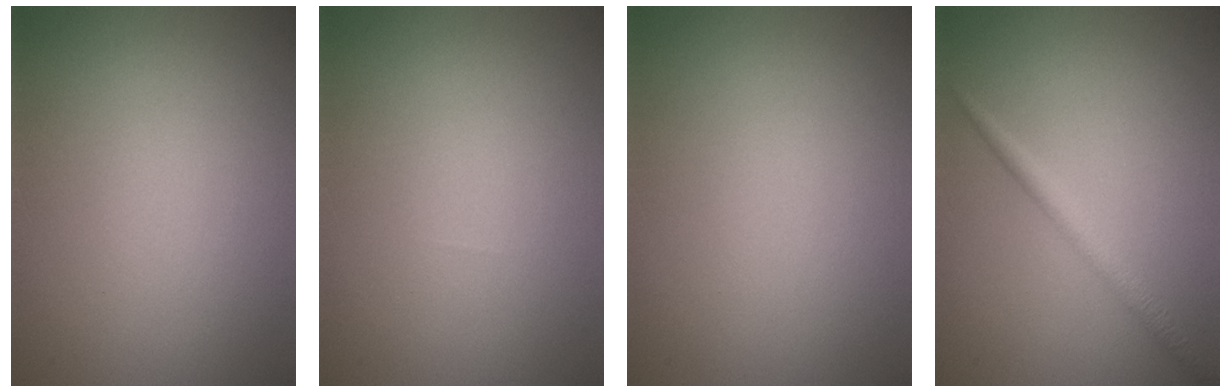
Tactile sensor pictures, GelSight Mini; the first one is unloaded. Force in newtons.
{"total": 0.0}
{"total": 0.0}
{"total": 1.9, "press": 1.9, "slide": 0.1}